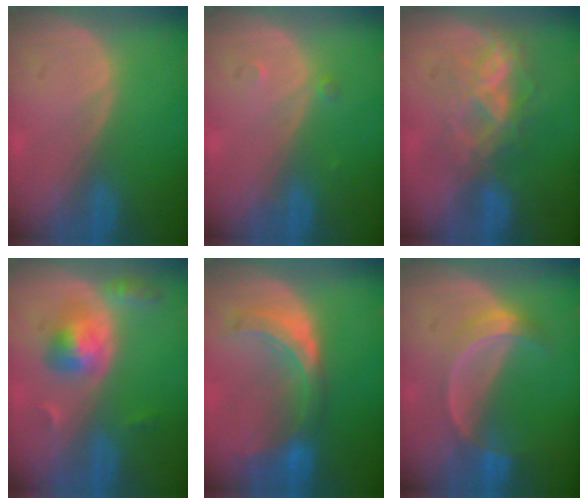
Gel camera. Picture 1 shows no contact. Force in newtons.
{"total": 0.8, "press": 0.8, "slide": 0.1}
{"total": 6.8, "press": 6.1, "slide": 3.1}
{"total": 5.1, "press": 4.9, "slide": 1.4}
{"total": 7.8, "press": 6.9, "slide": 3.5}
{"total": 5.1, "press": 4.7, "slide": 2.0}